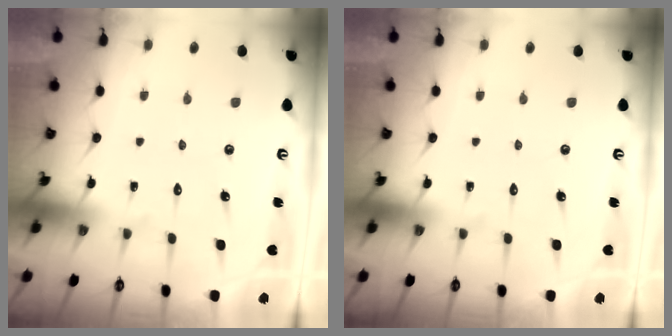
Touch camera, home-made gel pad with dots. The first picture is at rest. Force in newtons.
{"total": 0.0}